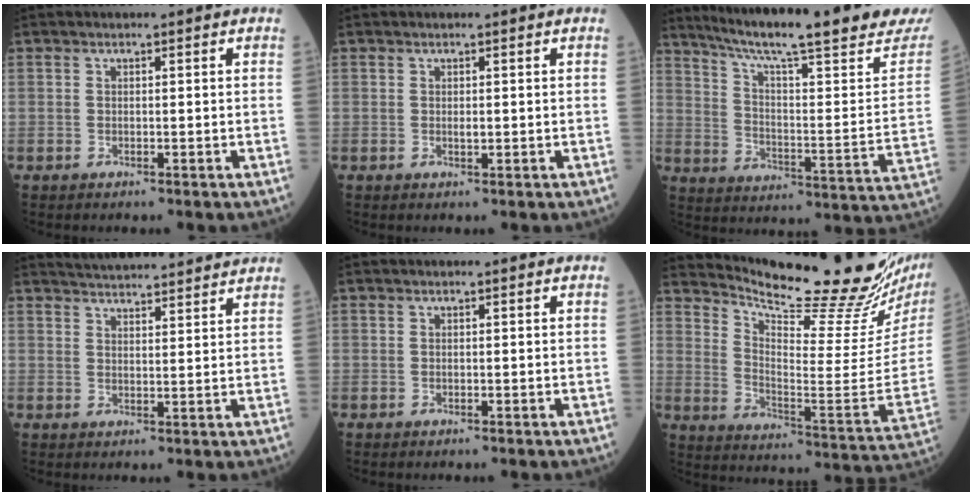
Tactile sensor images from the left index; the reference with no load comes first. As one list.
[{"total": 0.8, "force": [0.2, 0.3, 0.7], "torque": [-0.015, -0.001, 0.004]}, {"total": 28.4, "force": [23.3, 1.7, 16.2], "torque": [-0.253, -0.058, 0.311]}, {"total": 13.7, "force": [12.8, 1.3, 4.5], "torque": [-0.069, 0.023, 0.173]}, {"total": 0.0}, {"total": 24.0, "force": [21.7, -0.2, 10.3], "torque": [-0.174, -0.108, 0.301]}]